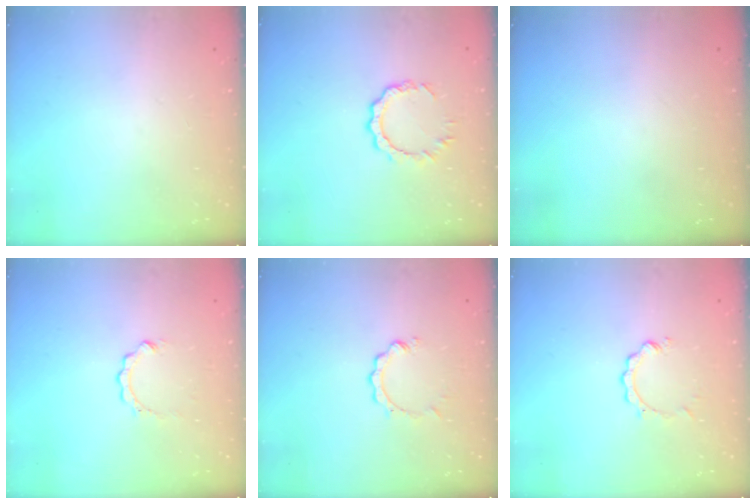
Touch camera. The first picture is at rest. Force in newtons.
{"total": 6.5, "press": 6.5, "slide": 0.7}
{"total": 0.0}
{"total": 2.8, "press": 2.8, "slide": 0.2}
{"total": 2.0, "press": 2.0, "slide": 0.2}
{"total": 2.1, "press": 2.1, "slide": 0.2}